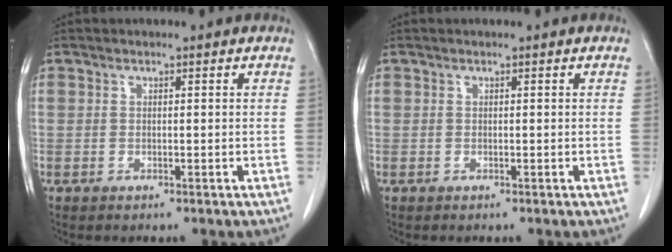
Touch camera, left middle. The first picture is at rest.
{"total": 0.0}